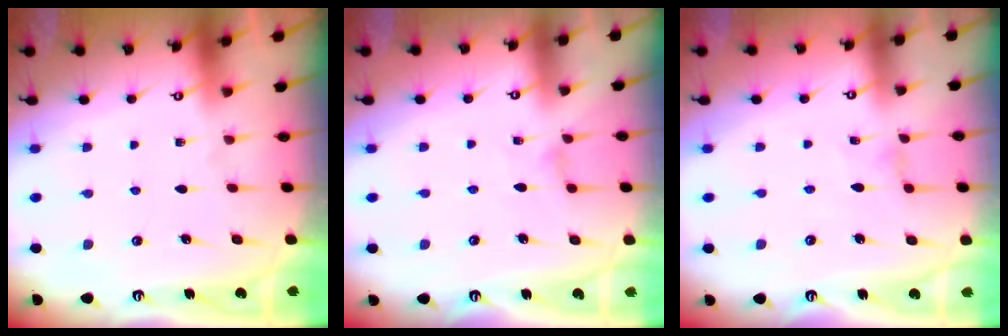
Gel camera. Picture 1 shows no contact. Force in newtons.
{"total": 0.0}
{"total": 0.0}